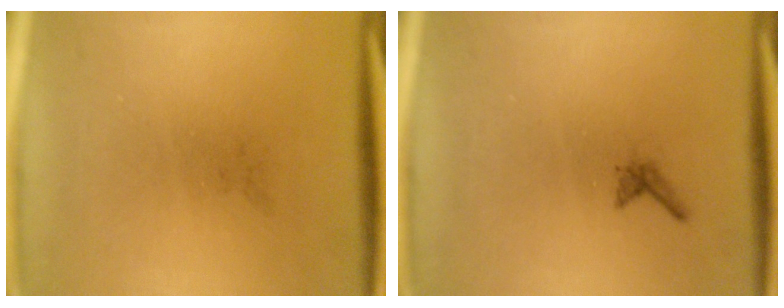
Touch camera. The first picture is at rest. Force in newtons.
{"total": 0.6}